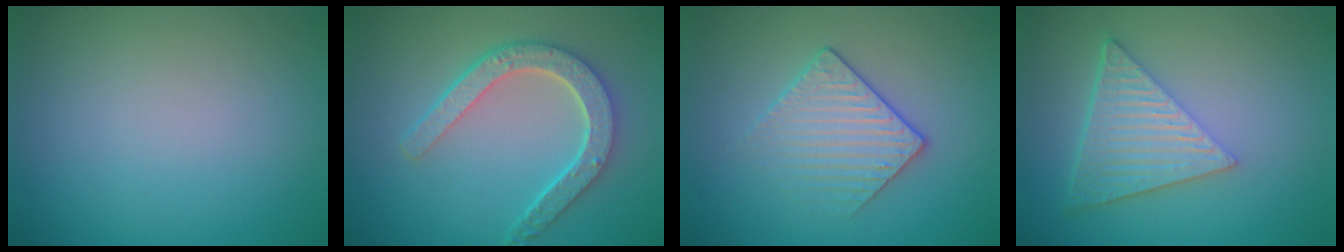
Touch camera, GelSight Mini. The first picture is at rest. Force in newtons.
{"total": 4.8, "press": 3.8, "slide": 2.9}
{"total": 3.1, "press": 2.9, "slide": 1.1}
{"total": 6.6, "press": 4.7, "slide": 4.6}